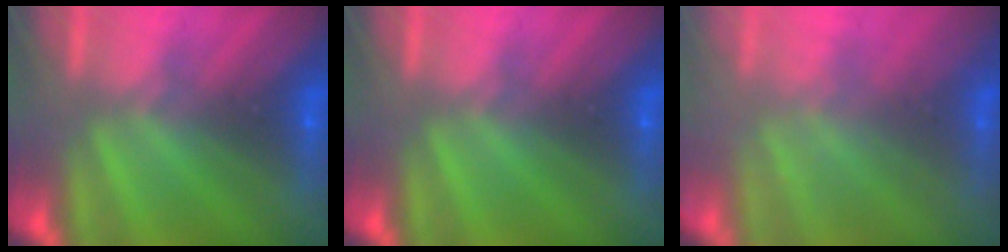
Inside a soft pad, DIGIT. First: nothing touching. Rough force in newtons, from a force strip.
{"total": 0.0}
{"total": 2.1}